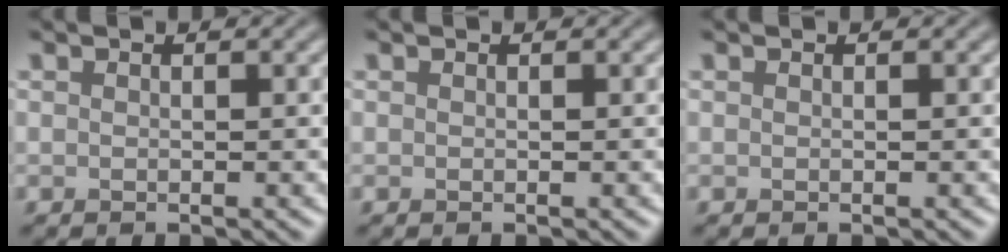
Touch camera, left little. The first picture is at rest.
{"total": 0.0}
{"total": 0.0}